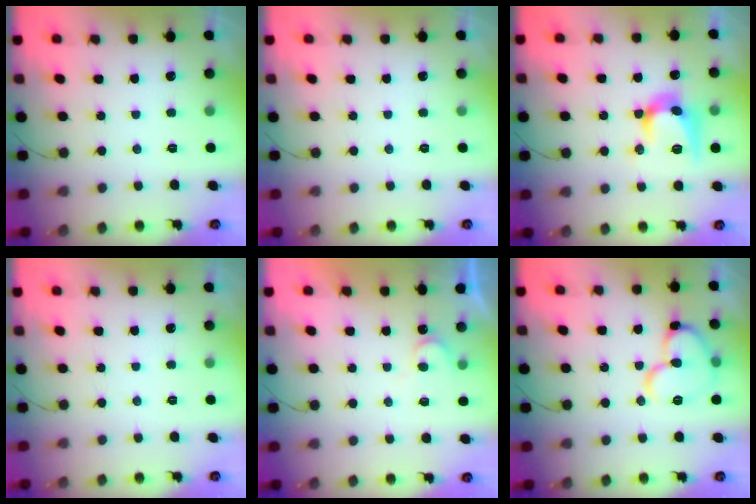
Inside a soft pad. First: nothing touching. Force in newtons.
{"total": 0.0}
{"total": 13.5, "press": 13.5, "slide": 0.7}
{"total": 0.0}
{"total": 5.1, "press": 5.0, "slide": 0.3}
{"total": 13.3, "press": 13.1, "slide": 2.1}